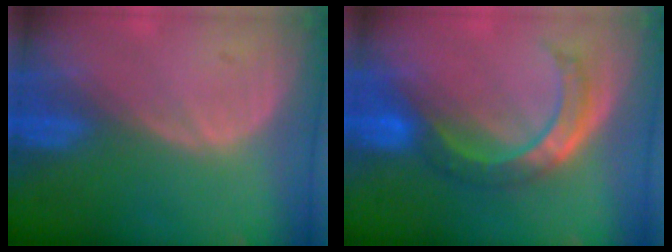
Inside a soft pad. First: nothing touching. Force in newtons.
{"total": 6.9, "press": 6.7, "slide": 1.9}